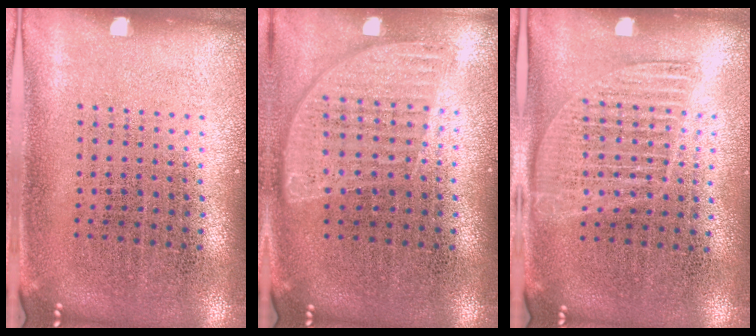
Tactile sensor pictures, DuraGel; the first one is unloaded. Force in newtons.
{"total": 0.9, "press": 0.9, "slide": 0.2}
{"total": 1.2, "press": 1.1, "slide": 0.5}